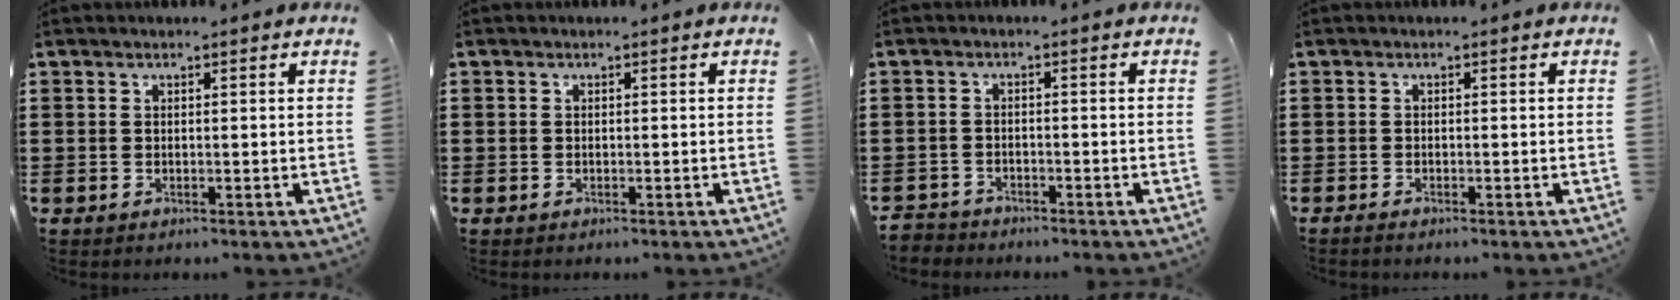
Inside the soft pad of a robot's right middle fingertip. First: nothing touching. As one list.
[{"total": 0.7, "force": [-0.1, 0.7, 0.0], "torque": [-0.002, 0.004, -0.003]}, {"total": 2.3, "force": [-2.2, 0.5, -0.2], "torque": [-0.012, -0.004, -0.053]}, {"total": 0.5, "force": [-0.5, 0.1, 0.1], "torque": [-0.004, -0.004, -0.009]}]